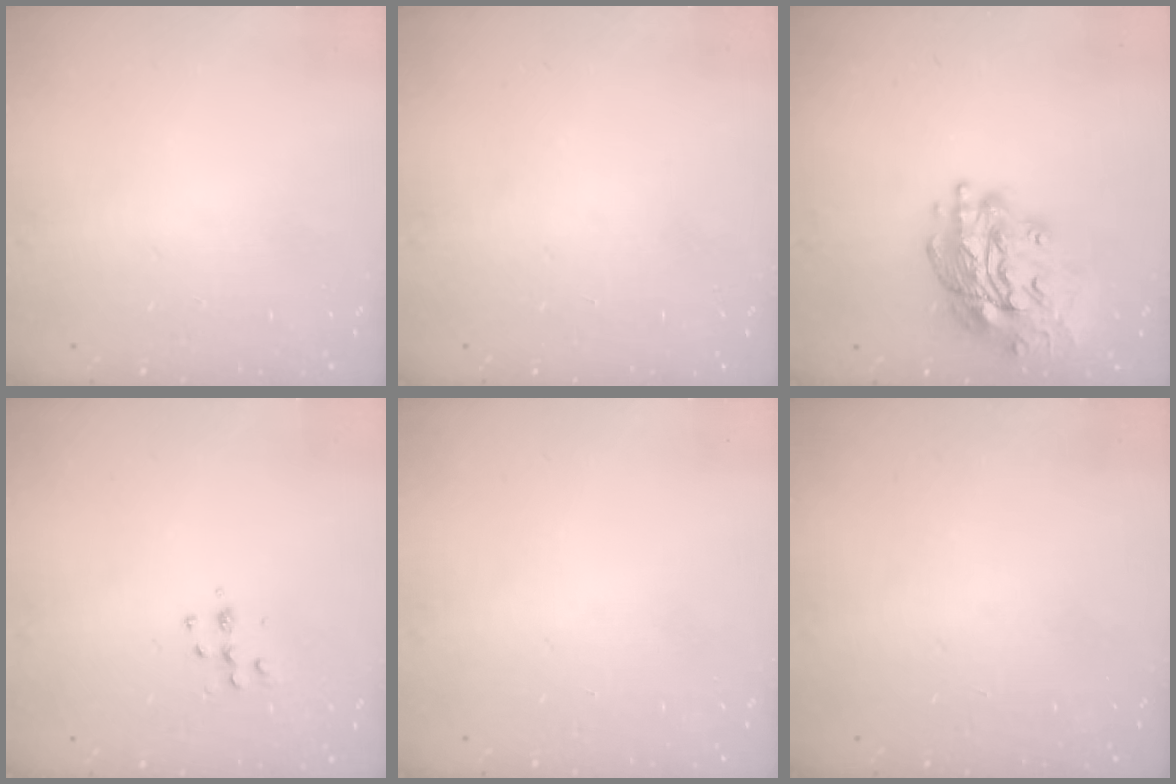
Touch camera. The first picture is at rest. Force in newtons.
{"total": 0.0}
{"total": 18.0, "press": 17.9, "slide": 1.8}
{"total": 5.5, "press": 5.5, "slide": 0.4}
{"total": 0.0}
{"total": 0.0}